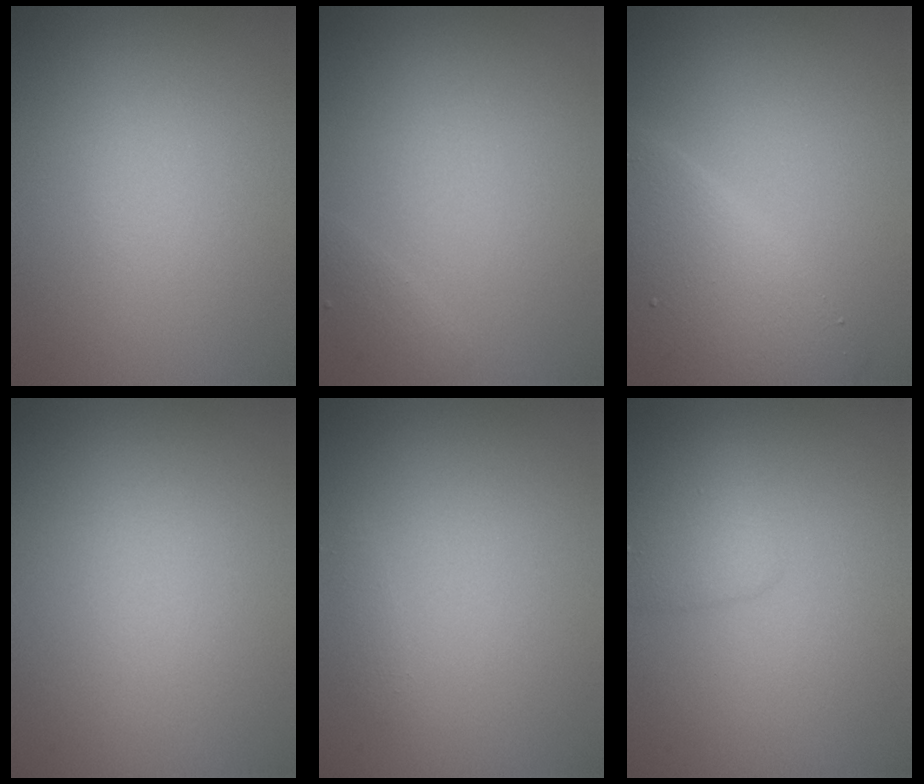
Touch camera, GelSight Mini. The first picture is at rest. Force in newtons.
{"total": 0.8, "press": 0.8, "slide": 0.1}
{"total": 5.5, "press": 5.5, "slide": 0.3}
{"total": 0.0}
{"total": 0.5, "press": 0.5, "slide": 0.1}
{"total": 2.2, "press": 2.2, "slide": 0.2}